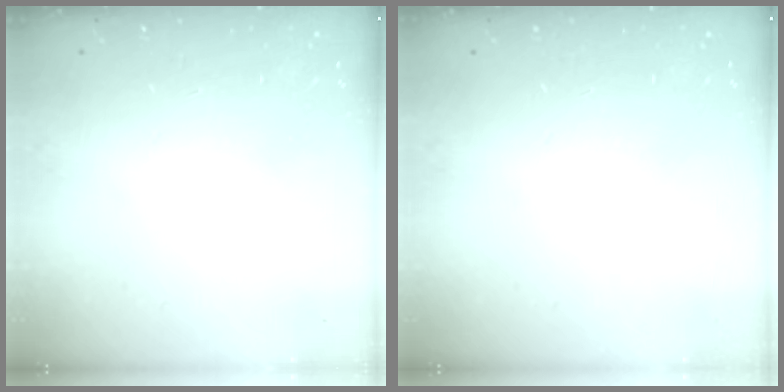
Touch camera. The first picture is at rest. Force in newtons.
{"total": 0.0}